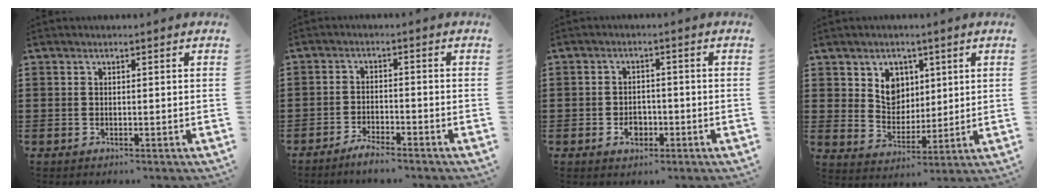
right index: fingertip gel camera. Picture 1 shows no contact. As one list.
[{"total": 2.8, "force": [-2.7, 0.1, 0.6], "torque": [-0.014, 0.005, -0.054]}, {"total": 2.9, "force": [-1.1, 2.1, 1.7], "torque": [-0.027, -0.001, -0.023]}, {"total": 5.6, "force": [2.6, 4.7, 1.6], "torque": [-0.049, 0.010, 0.045]}]